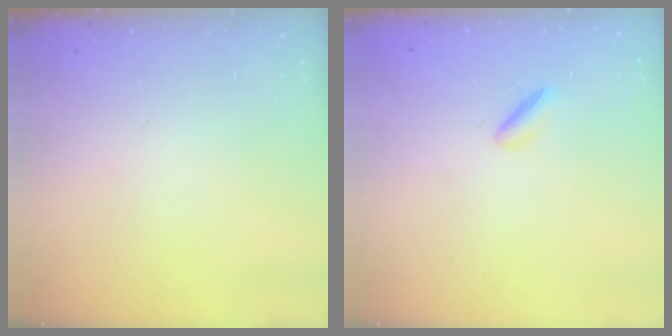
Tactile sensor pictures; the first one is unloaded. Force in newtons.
{"total": 3.0, "press": 2.8, "slide": 0.9}